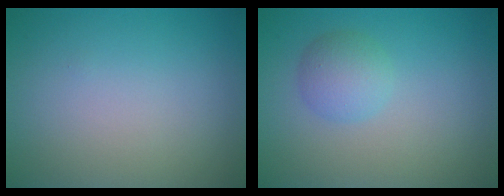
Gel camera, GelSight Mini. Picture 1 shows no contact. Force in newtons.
{"total": 2.5, "press": 2.5, "slide": 0.1}